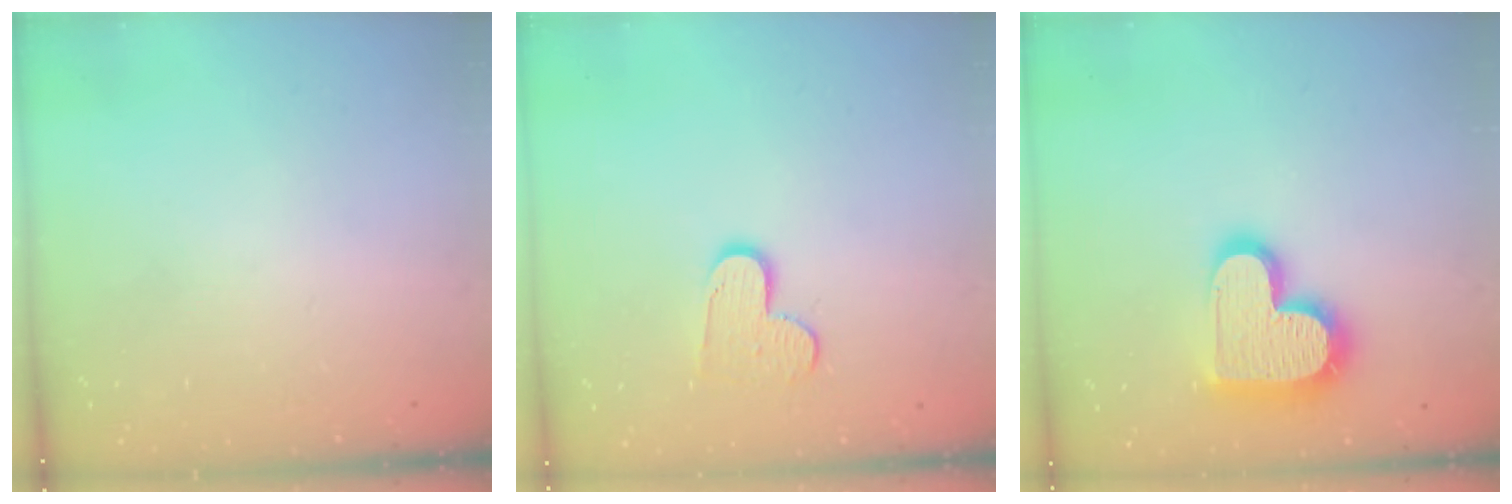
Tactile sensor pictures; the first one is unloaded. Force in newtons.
{"total": 9.1, "press": 9.1, "slide": 0.7}
{"total": 17.7, "press": 17.6, "slide": 1.3}